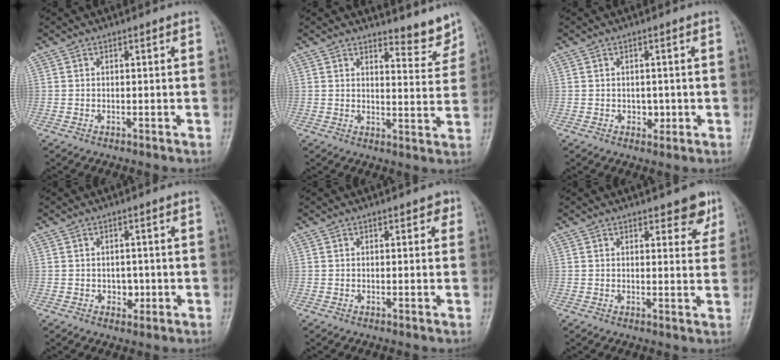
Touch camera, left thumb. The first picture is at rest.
{"total": 5.3, "force": [5.0, 1.4, 1.3], "torque": [-0.003, -0.053, 0.067]}
{"total": 2.1, "force": [-0.3, 1.7, 1.3], "torque": [-0.007, 0.001, -0.001]}
{"total": 2.6, "force": [-0.4, 2.1, 1.5], "torque": [-0.007, 0.002, -0.003]}
{"total": 1.6, "force": [1.0, 1.0, 0.9], "torque": [0.005, -0.001, 0.007]}
{"total": 5.0, "force": [3.4, 2.2, 3.0], "torque": [-0.008, -0.018, 0.040]}